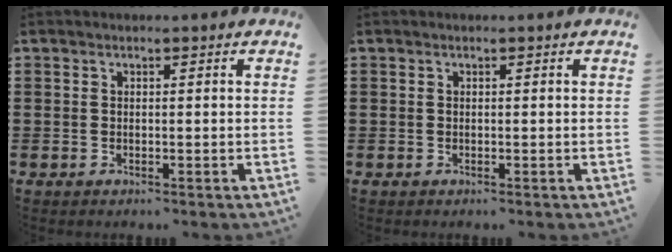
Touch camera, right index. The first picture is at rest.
{"total": 0.0}